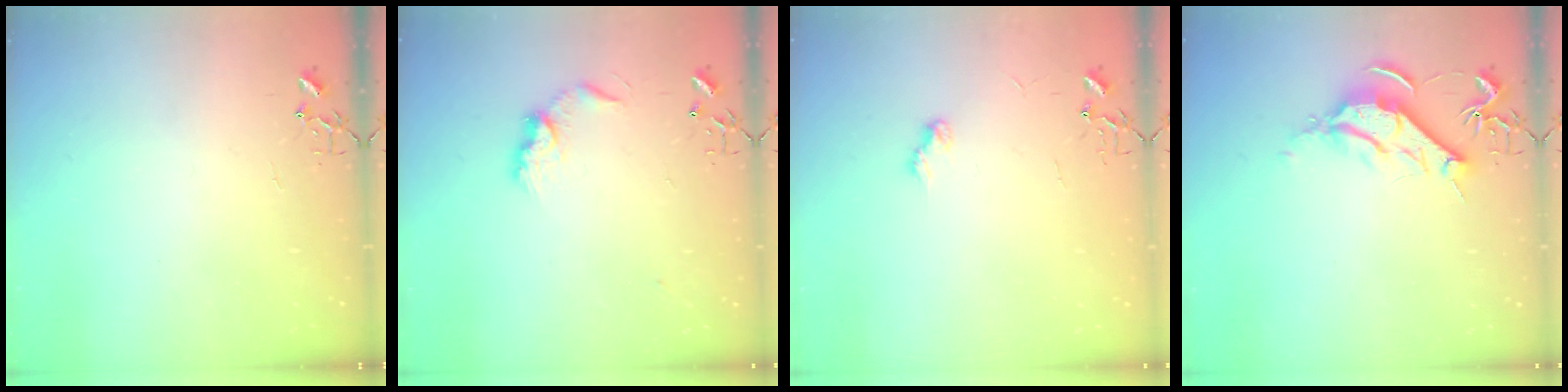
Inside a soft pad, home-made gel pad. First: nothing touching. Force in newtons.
{"total": 9.4, "press": 9.4, "slide": 0.5}
{"total": 7.1, "press": 7.1, "slide": 0.5}
{"total": 9.8, "press": 9.8, "slide": 0.5}